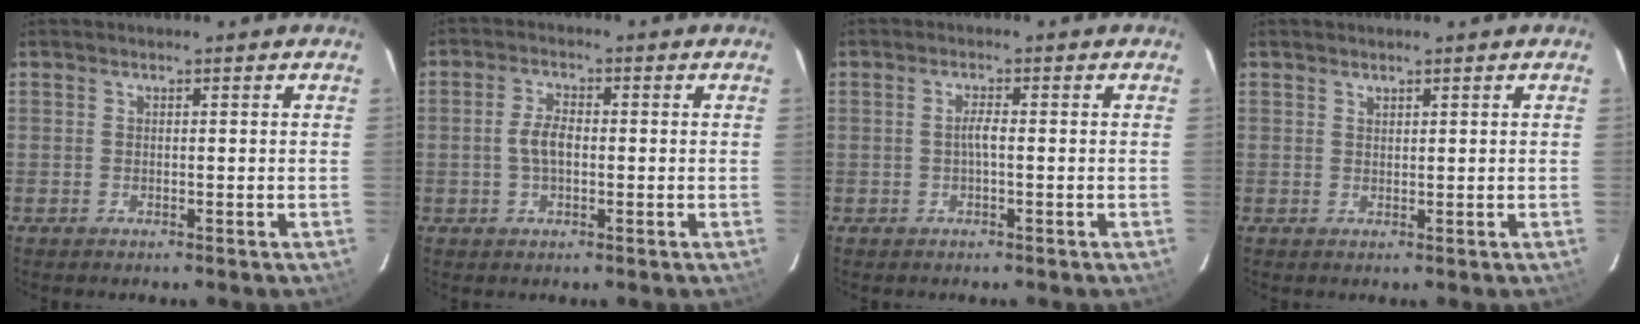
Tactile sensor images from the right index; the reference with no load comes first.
{"total": 4.1, "force": [-0.5, 2.0, 3.5], "torque": [-0.074, 0.007, -0.007]}
{"total": 1.8, "force": [-0.3, 0.2, 1.7], "torque": [-0.033, 0.004, -0.008]}
{"total": 0.7, "force": [0.7, 0.3, 0.1], "torque": [-0.002, 0.002, 0.013]}